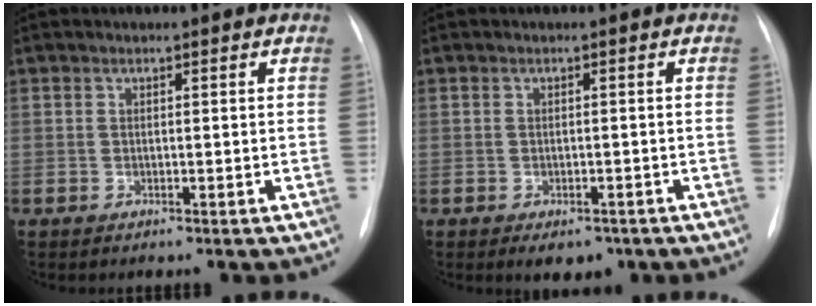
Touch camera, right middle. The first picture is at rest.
{"total": 4.0, "force": [-2.6, 2.2, 2.1], "torque": [-0.017, -0.002, -0.026]}